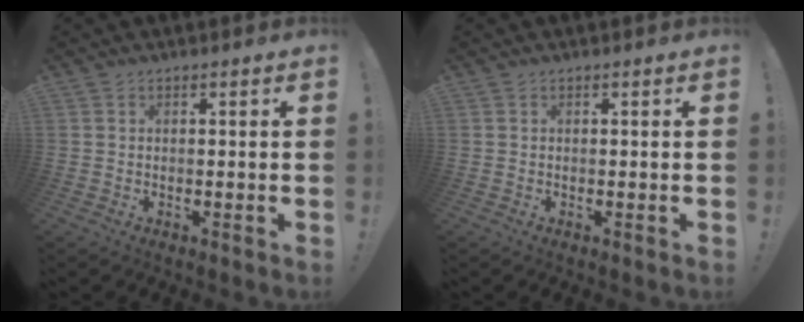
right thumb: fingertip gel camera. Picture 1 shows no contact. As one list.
[{"total": 0.0}]